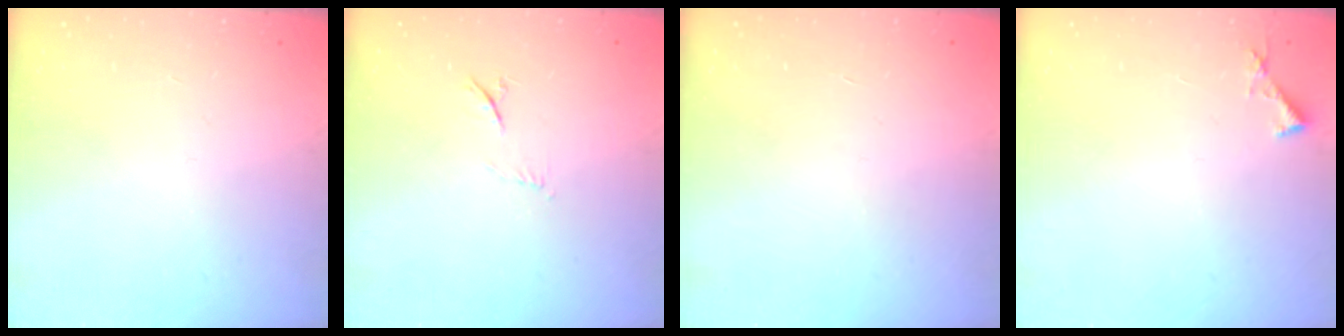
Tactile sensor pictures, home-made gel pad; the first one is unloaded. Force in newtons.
{"total": 4.7, "press": 4.6, "slide": 1.2}
{"total": 1.5, "press": 1.5, "slide": 0.1}
{"total": 3.8, "press": 3.8, "slide": 0.3}